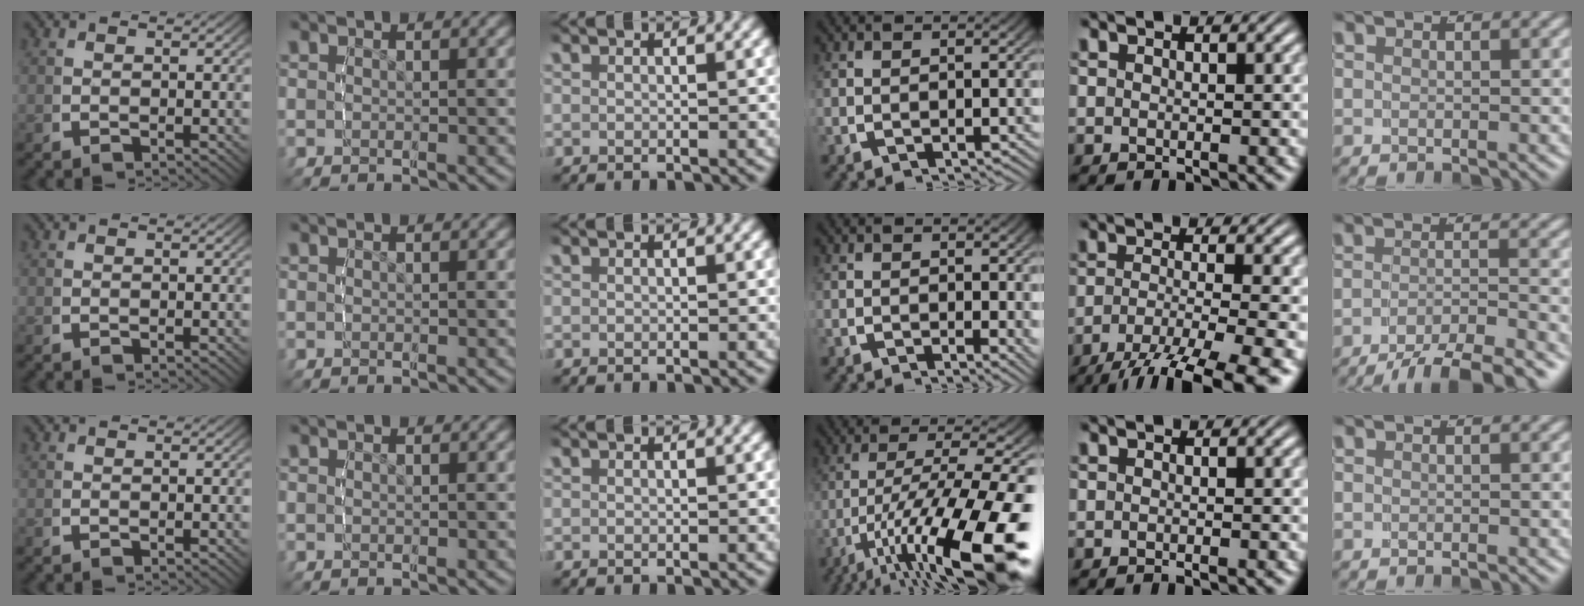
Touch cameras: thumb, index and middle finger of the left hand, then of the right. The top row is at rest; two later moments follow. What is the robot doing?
{"motion": "lift_and_place", "object": "condiment"}